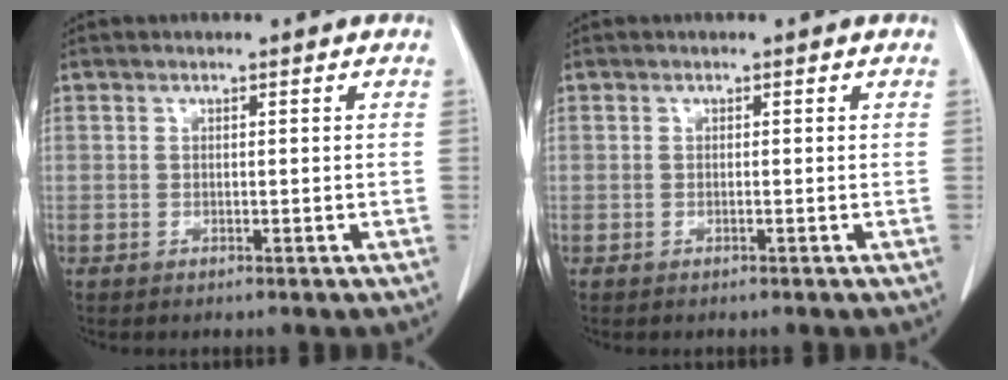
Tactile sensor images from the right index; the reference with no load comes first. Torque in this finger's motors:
{"motor_torque": [0.07, -0.01, 0.02, 0.01]}